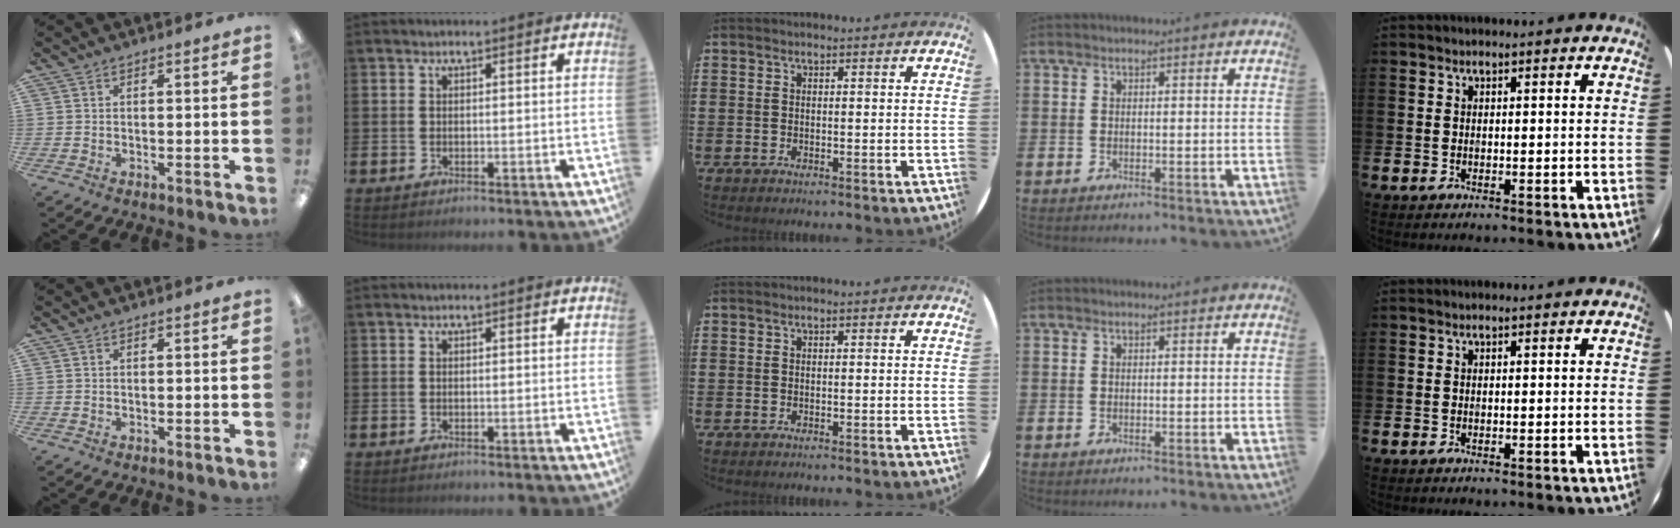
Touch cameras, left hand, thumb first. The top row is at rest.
{}